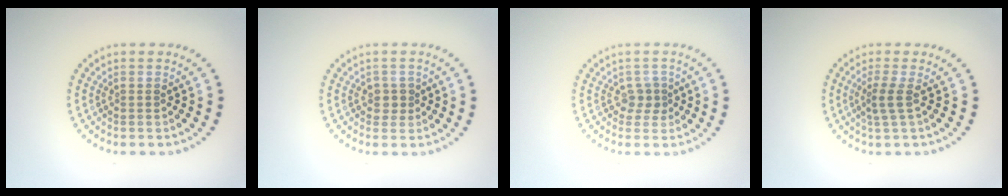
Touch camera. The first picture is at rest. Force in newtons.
{"total": 1.3, "press": 1.1, "slide": 0.6}
{"total": 1.6, "press": 1.3, "slide": 1.0}
{"total": 2.1, "press": 1.4, "slide": 1.5}